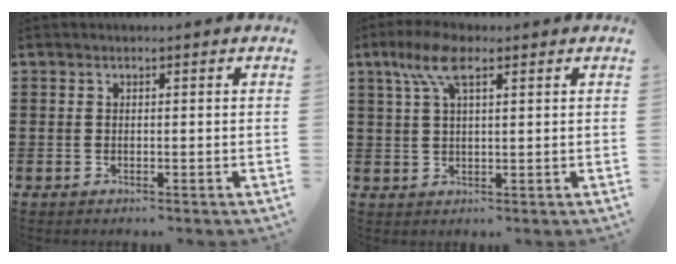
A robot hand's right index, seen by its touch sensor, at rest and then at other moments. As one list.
[{"total": 6.4, "force": [3.2, 2.1, 5.1], "torque": [-0.110, 0.009, 0.056]}]